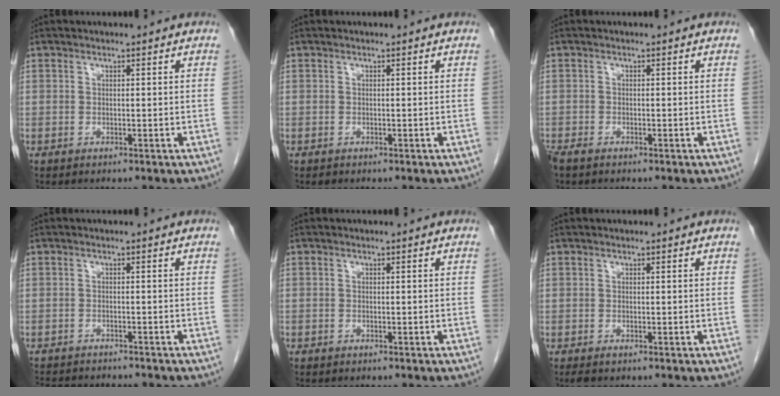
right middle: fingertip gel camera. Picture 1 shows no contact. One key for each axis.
{"total": 0.0}
{"total": 1.9, "fx": -1.5, "fy": 0.7, "fz": 1.0, "tx": -0.023, "ty": -0.005, "tz": -0.025}
{"total": 10.2, "fx": -9.4, "fy": 2.2, "fz": 3.4, "tx": -0.065, "ty": -0.005, "tz": -0.128}
{"total": 0.6, "fx": -0.5, "fy": 0.3, "fz": 0.1, "tx": -0.009, "ty": 0.001, "tz": -0.009}
{"total": 0.8, "fx": -0.6, "fy": 0.2, "fz": 0.5, "tx": -0.012, "ty": -0.002, "tz": -0.009}